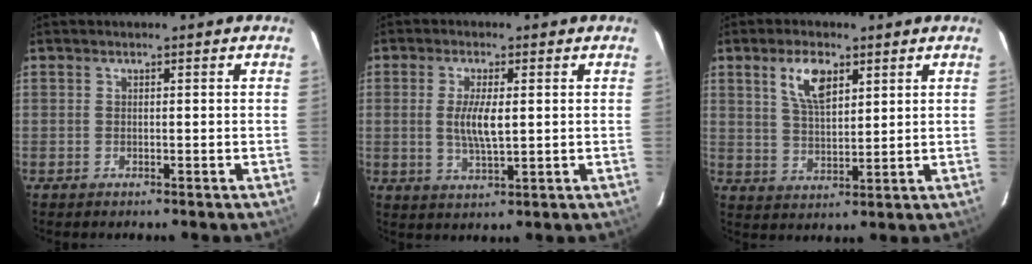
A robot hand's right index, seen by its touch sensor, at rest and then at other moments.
{"total": 5.8, "force": [0.5, 1.8, 5.5], "torque": [-0.107, -0.003, 0.010]}
{"total": 7.5, "force": [3.8, 3.4, 5.5], "torque": [-0.101, 0.009, 0.076]}